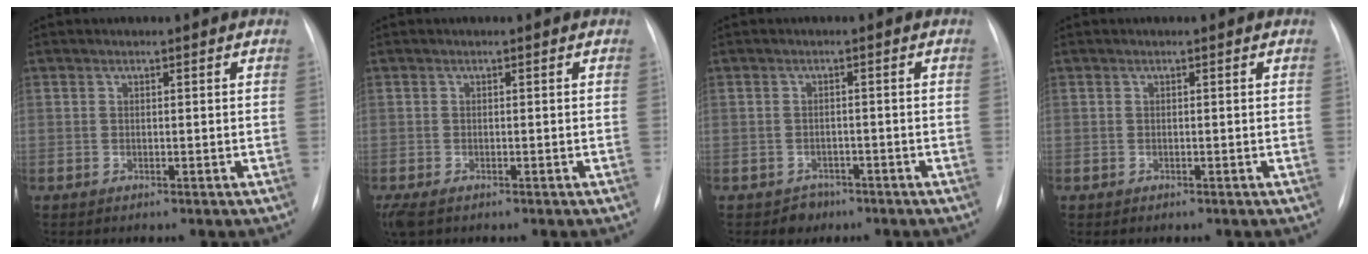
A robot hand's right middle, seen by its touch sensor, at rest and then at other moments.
{"total": 3.6, "force": [-2.2, 1.8, 2.2], "torque": [-0.050, -0.012, -0.035]}
{"total": 2.3, "force": [-1.5, 1.7, -0.1], "torque": [0.001, 0.008, -0.021]}
{"total": 0.0}